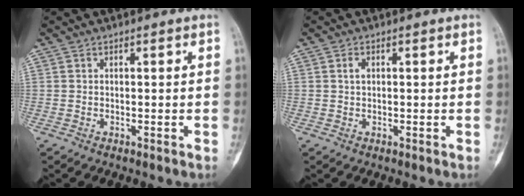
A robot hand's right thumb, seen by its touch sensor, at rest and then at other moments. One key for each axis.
{"total": 1.5, "fx": 0.4, "fy": 1.0, "fz": 1.1, "tx": -0.019, "ty": 0.003, "tz": 0.007}